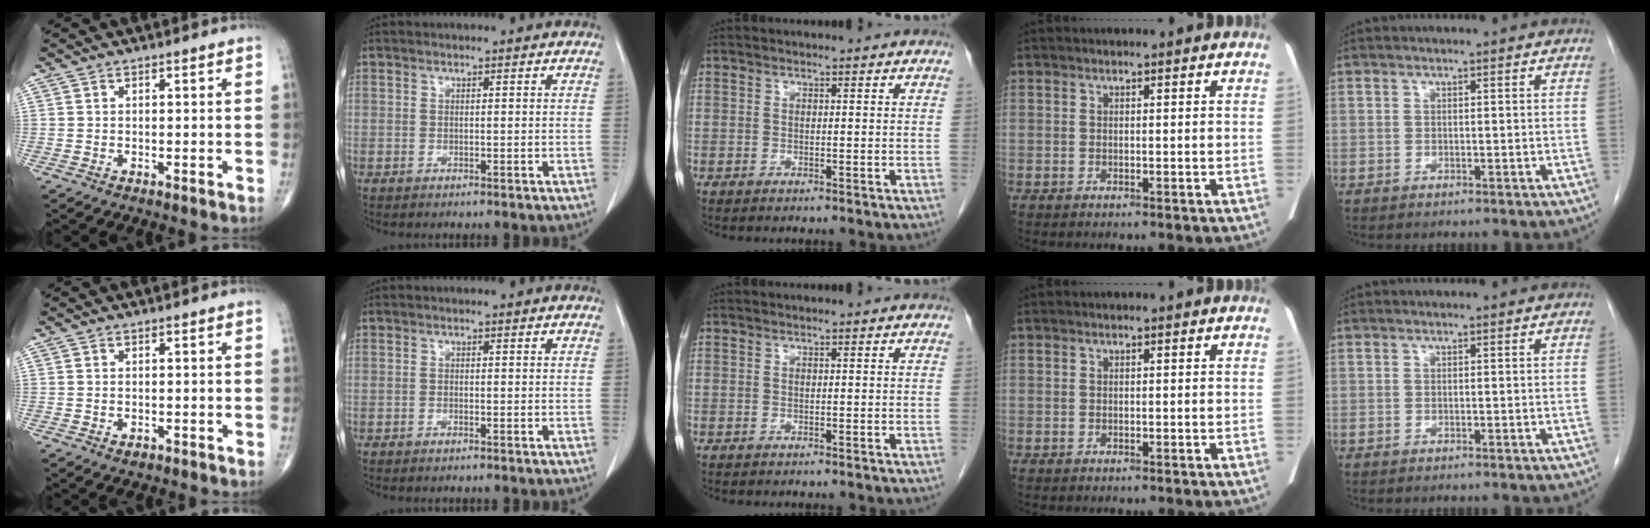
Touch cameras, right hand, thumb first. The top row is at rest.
{"thumb": {"total": 1.1, "force": [-0.5, 0.7, 0.6], "torque": [-0.008, 0.003, -0.005]}, "index": {"total": 0.5, "force": [-0.4, 0.1, 0.3], "torque": [-0.010, -0.001, -0.005]}}